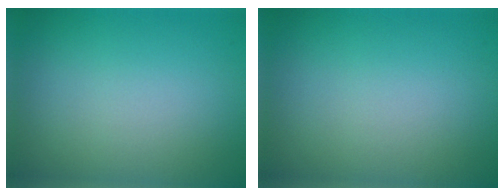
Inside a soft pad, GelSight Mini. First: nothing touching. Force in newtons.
{"total": 0.0}